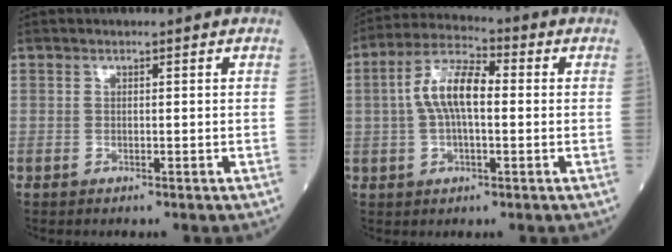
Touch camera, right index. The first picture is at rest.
{"total": 8.8, "force": [0.6, 3.2, 8.1], "torque": [-0.168, 0.024, 0.004]}